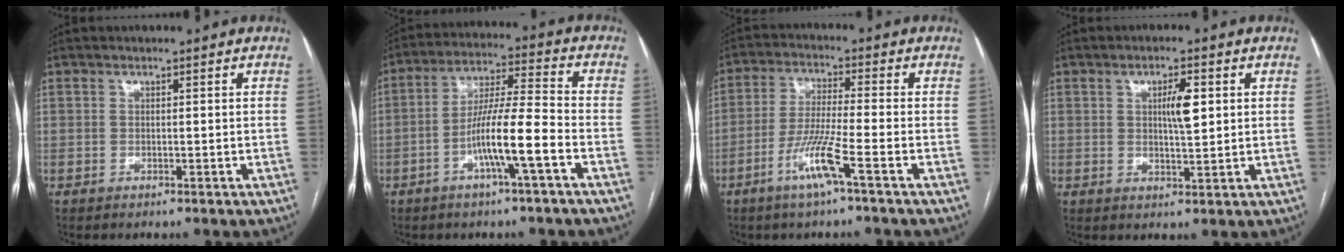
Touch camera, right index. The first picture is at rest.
{"total": 10.2, "force": [-4.0, 0.0, 9.4], "torque": [-0.177, 0.010, -0.075]}
{"total": 7.7, "force": [-3.9, -0.6, 6.6], "torque": [-0.136, -0.009, -0.079]}
{"total": 4.4, "force": [1.2, 0.8, 4.1], "torque": [-0.070, 0.003, 0.019]}